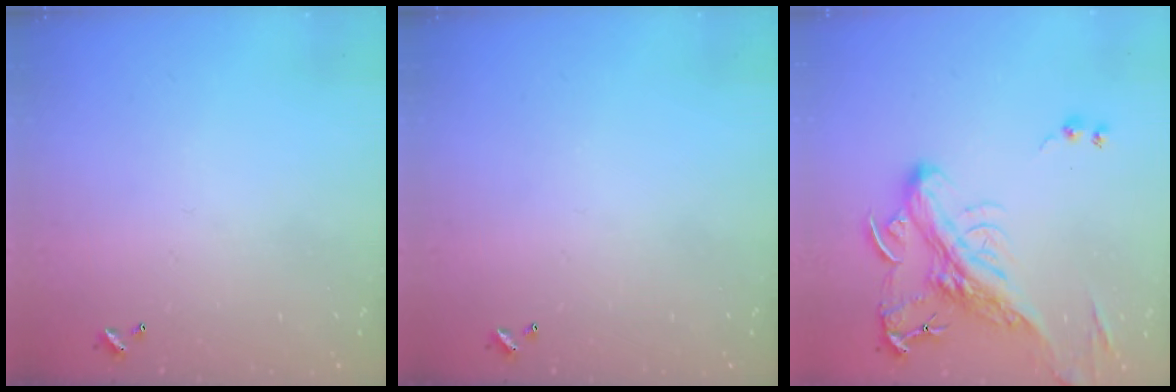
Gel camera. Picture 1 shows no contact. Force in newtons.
{"total": 0.0}
{"total": 6.5, "press": 6.1, "slide": 2.0}